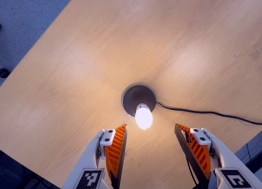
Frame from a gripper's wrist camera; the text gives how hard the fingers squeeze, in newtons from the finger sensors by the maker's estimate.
{"total": 0.0}